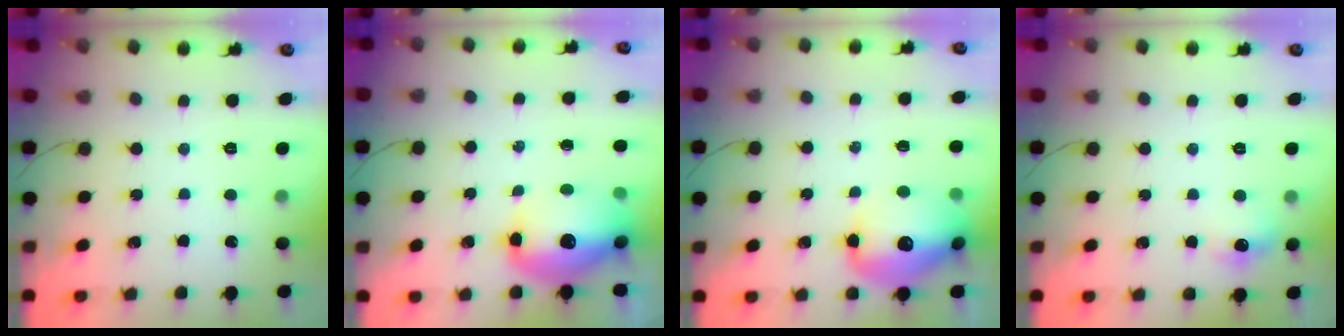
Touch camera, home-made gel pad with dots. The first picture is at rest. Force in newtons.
{"total": 14.9, "press": 14.5, "slide": 3.4}
{"total": 16.9, "press": 16.3, "slide": 4.3}
{"total": 7.5, "press": 7.3, "slide": 1.6}